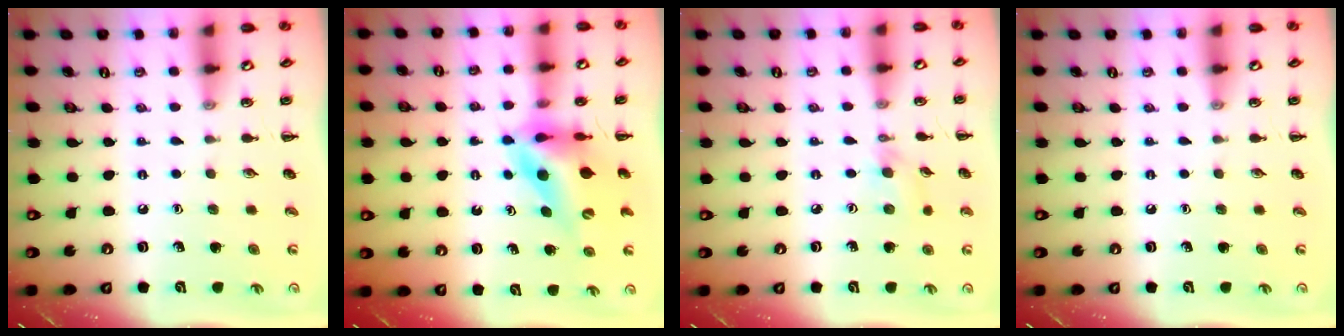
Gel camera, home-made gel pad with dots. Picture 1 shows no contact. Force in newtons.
{"total": 11.1, "press": 10.5, "slide": 3.6}
{"total": 3.5, "press": 3.2, "slide": 1.4}
{"total": 0.0}